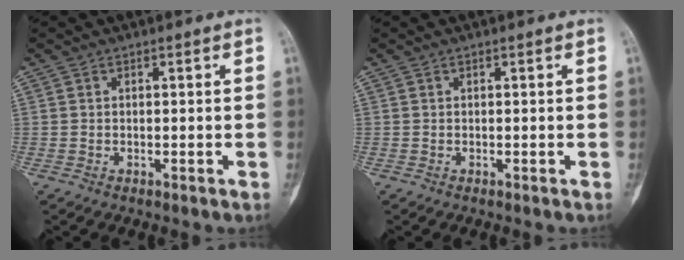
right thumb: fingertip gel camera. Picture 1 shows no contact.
{"total": 0.0}